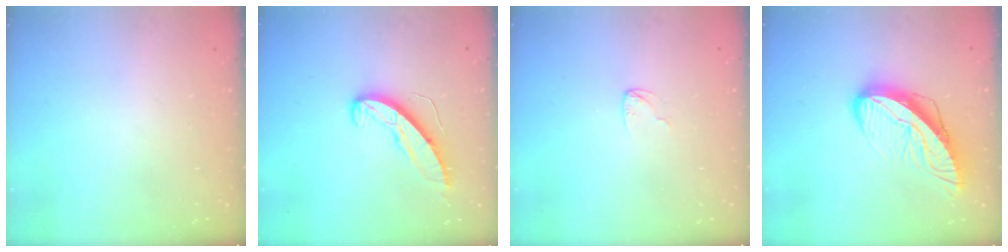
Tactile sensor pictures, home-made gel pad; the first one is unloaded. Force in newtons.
{"total": 8.9, "press": 8.9, "slide": 0.5}
{"total": 3.5, "press": 3.5, "slide": 0.4}
{"total": 12.1, "press": 12.1, "slide": 1.4}